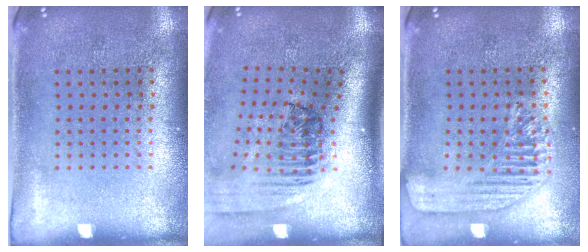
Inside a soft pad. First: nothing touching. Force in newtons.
{"total": 2.5, "press": 1.7, "slide": 1.8}
{"total": 1.6, "press": 1.5, "slide": 0.6}